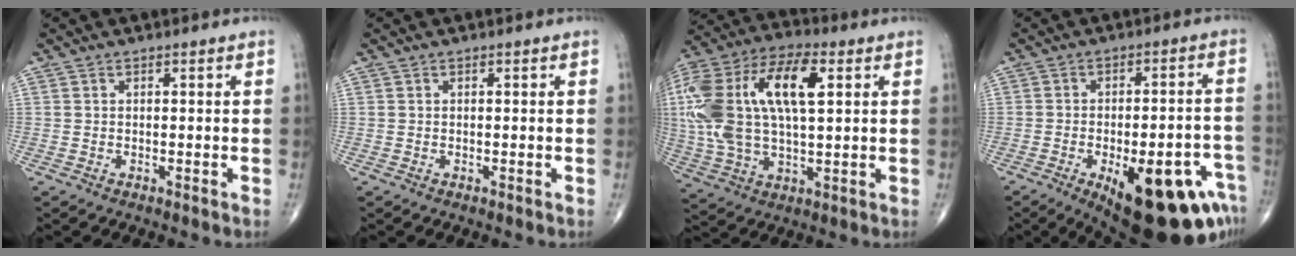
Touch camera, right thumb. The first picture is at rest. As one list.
[{"total": 0.0}, {"total": 25.2, "force": [5.4, 12.0, 21.5], "torque": [-0.475, 0.027, 0.092]}, {"total": 23.1, "force": [-11.0, 8.9, 18.3], "torque": [-0.164, 0.040, -0.135]}]